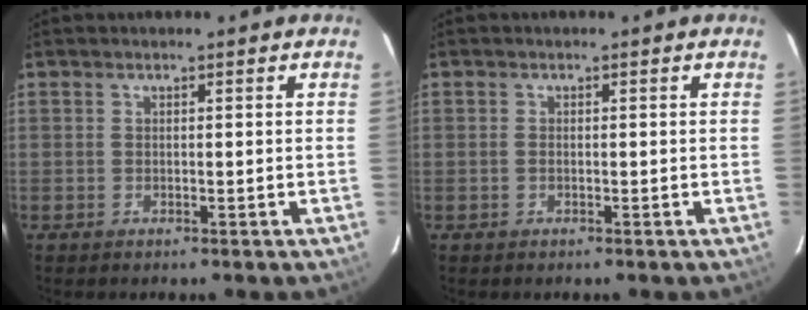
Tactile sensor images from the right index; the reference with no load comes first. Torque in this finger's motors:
{"motor_torque": [-0.10, 0.02, -0.03, 0.00]}